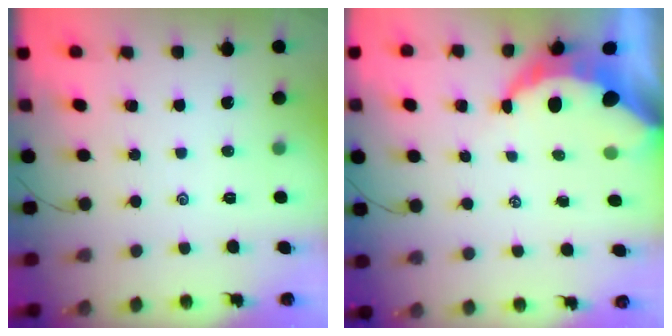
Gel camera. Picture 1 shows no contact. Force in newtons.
{"total": 8.5, "press": 8.5, "slide": 0.7}